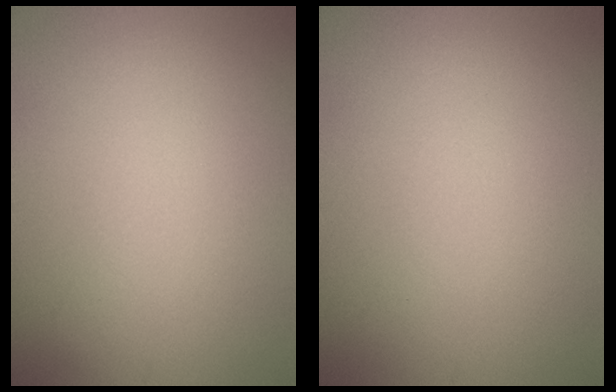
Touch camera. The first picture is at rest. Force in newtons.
{"total": 0.0}